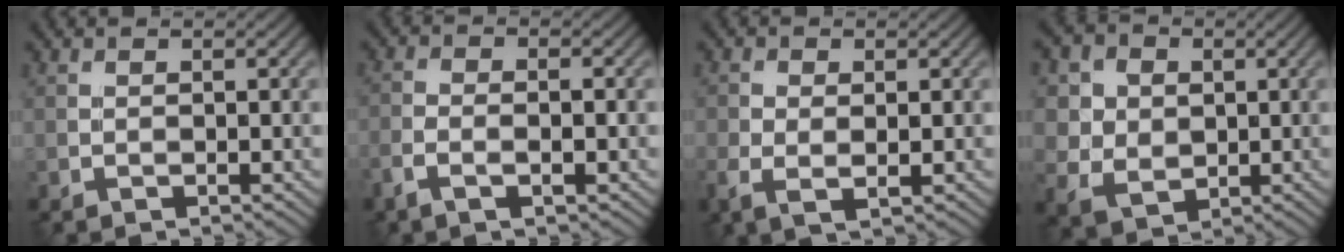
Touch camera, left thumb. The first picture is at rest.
{"total": 3.2, "force": [-1.5, 1.0, 2.6], "torque": [-0.057, -0.001, -0.035]}
{"total": 3.7, "force": [-0.6, 2.1, 3.0], "torque": [-0.073, -0.009, -0.012]}
{"total": 8.7, "force": [3.0, 7.4, 3.5], "torque": [-0.128, 0.009, 0.059]}